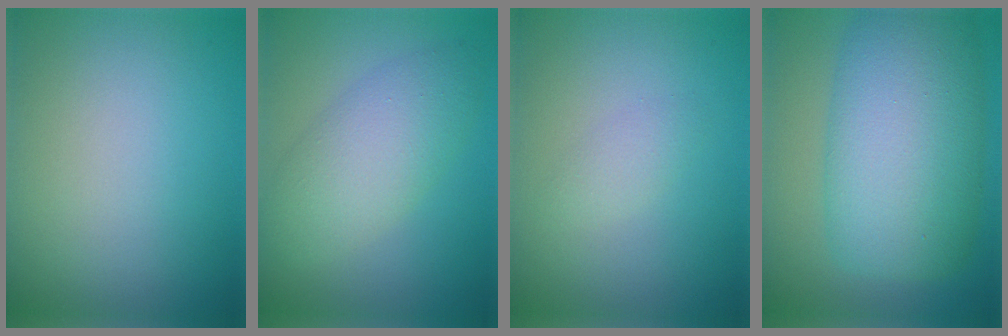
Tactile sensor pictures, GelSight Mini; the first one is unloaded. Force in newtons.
{"total": 5.1, "press": 5.1, "slide": 0.2}
{"total": 1.2, "press": 1.2, "slide": 0.1}
{"total": 11.7, "press": 11.7, "slide": 0.1}